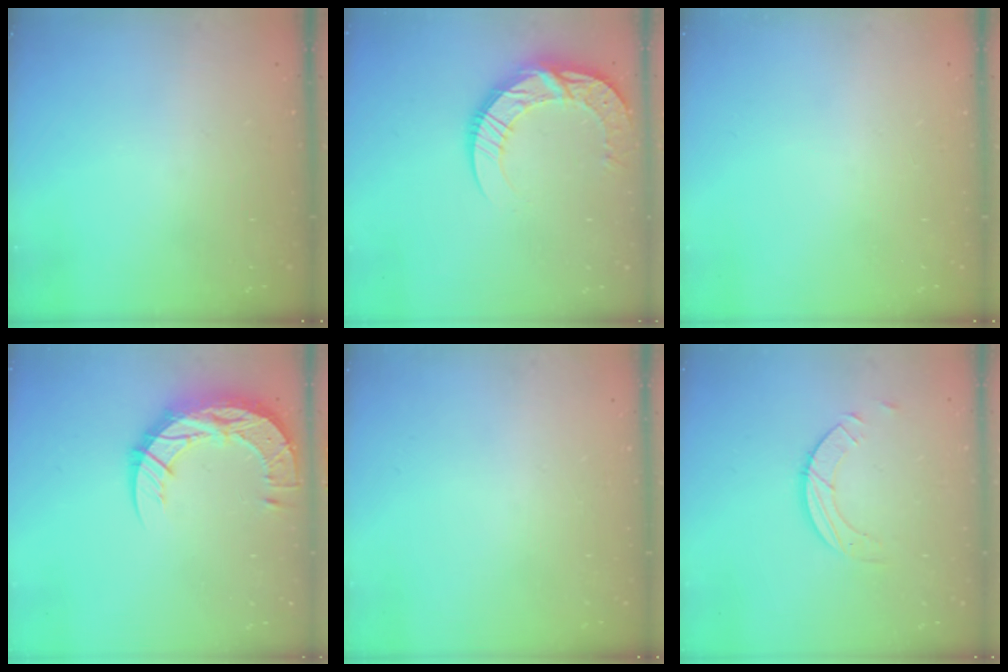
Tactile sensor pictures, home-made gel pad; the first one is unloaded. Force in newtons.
{"total": 13.9, "press": 13.8, "slide": 1.4}
{"total": 0.0}
{"total": 15.7, "press": 15.6, "slide": 1.2}
{"total": 0.0}
{"total": 3.9, "press": 3.9, "slide": 0.4}